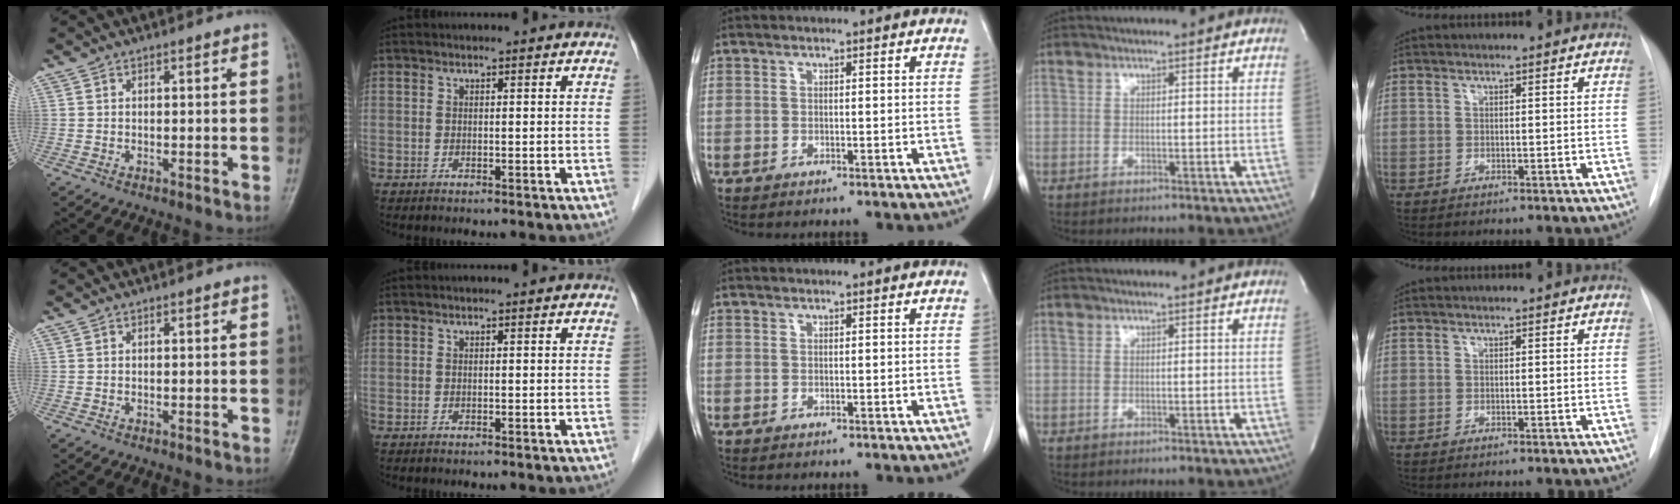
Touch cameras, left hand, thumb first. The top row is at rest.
{}